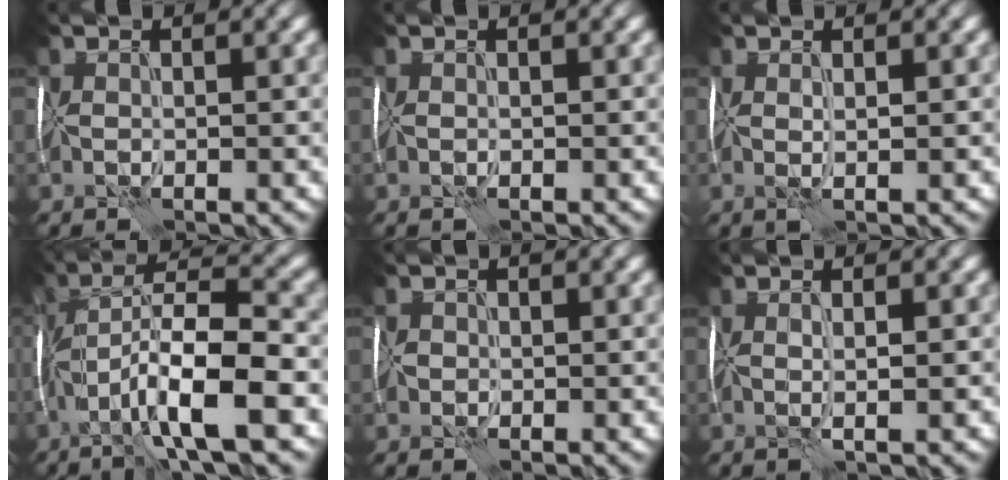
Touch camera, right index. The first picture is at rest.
{"total": 0.0}
{"total": 1.3, "force": [0.9, 0.2, 0.9], "torque": [-0.009, 0.004, 0.015]}
{"total": 9.3, "force": [-3.5, 2.2, 8.3], "torque": [-0.144, 0.016, -0.065]}
{"total": 0.7, "force": [-0.1, 0.7, -0.1], "torque": [0.004, 0.004, -0.006]}
{"total": 1.4, "force": [0.7, 0.3, 1.2], "torque": [-0.006, 0.007, 0.013]}